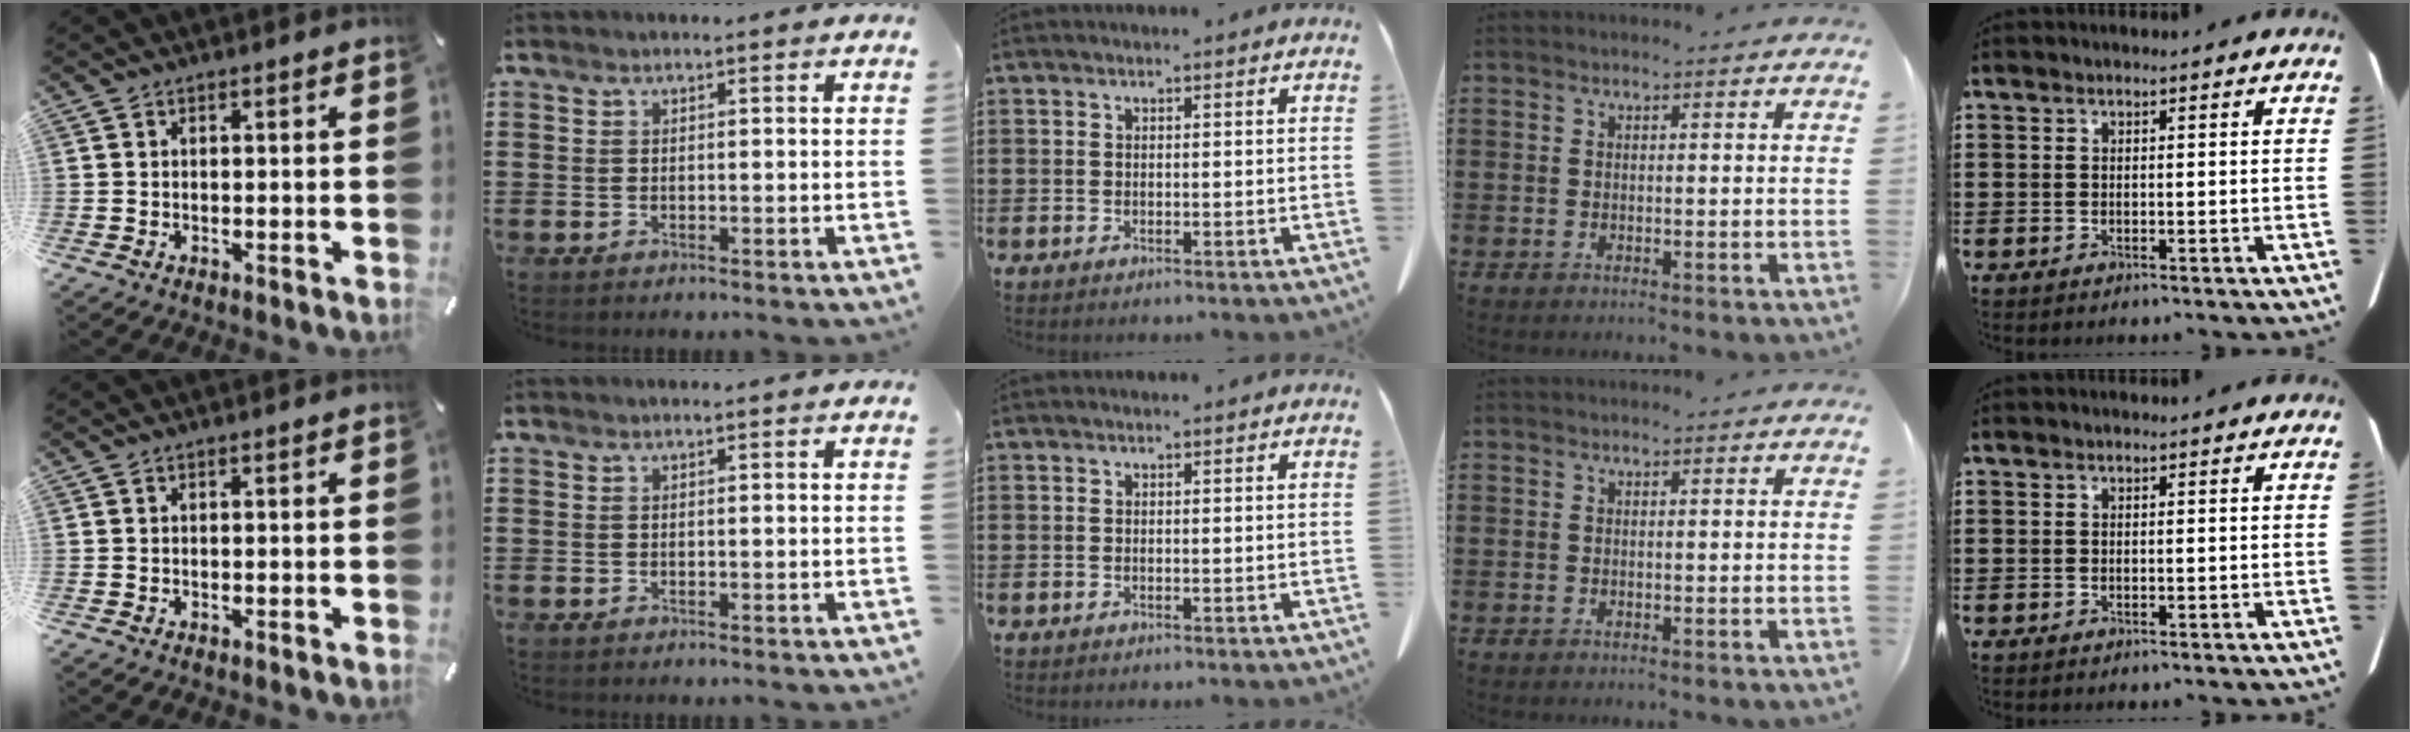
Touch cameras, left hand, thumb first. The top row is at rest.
{}